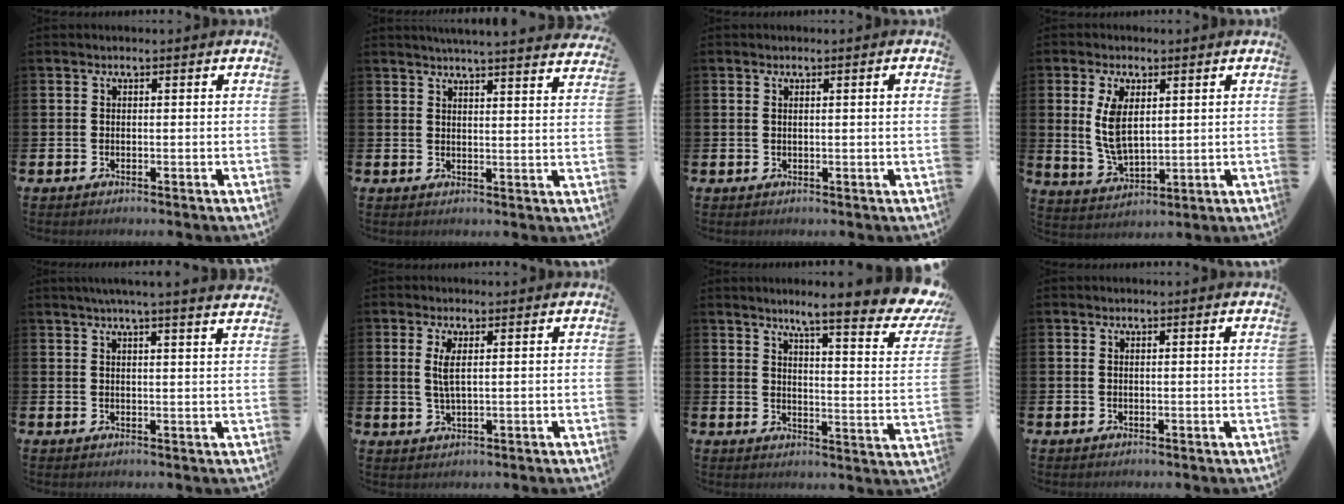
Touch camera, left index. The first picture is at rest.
{"total": 4.4, "force": [4.3, -0.9, 0.6], "torque": [-0.012, -0.028, 0.074]}
{"total": 0.9, "force": [0.4, -0.2, 0.8], "torque": [-0.013, -0.002, 0.005]}
{"total": 5.9, "force": [2.1, 3.1, 4.5], "torque": [-0.087, 0.003, 0.035]}
{"total": 4.0, "force": [3.7, -1.0, 1.0], "torque": [-0.024, -0.016, 0.065]}
{"total": 2.7, "force": [0.9, 0.8, 2.4], "torque": [-0.041, 0.000, 0.013]}
{"total": 8.1, "force": [6.6, 0.6, 4.7], "torque": [-0.081, -0.065, 0.098]}
{"total": 0.6, "force": [0.2, -0.2, 0.5], "torque": [-0.007, -0.002, 0.003]}